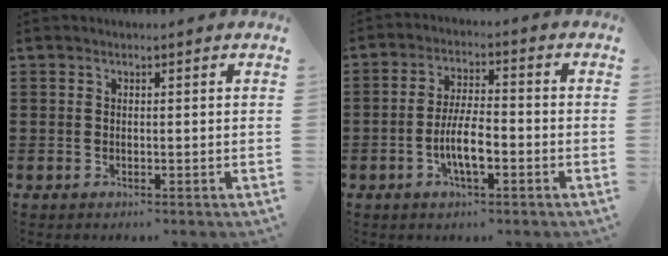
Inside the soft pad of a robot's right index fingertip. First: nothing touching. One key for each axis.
{"total": 6.8, "fx": -2.2, "fy": 2.1, "fz": 6.1, "tx": -0.129, "ty": -0.003, "tz": -0.045}